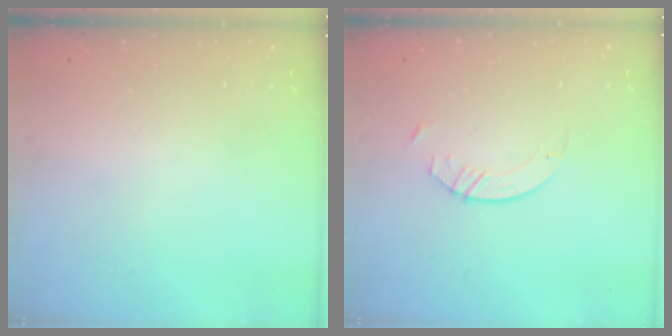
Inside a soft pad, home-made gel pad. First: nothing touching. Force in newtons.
{"total": 2.9, "press": 2.9, "slide": 0.3}